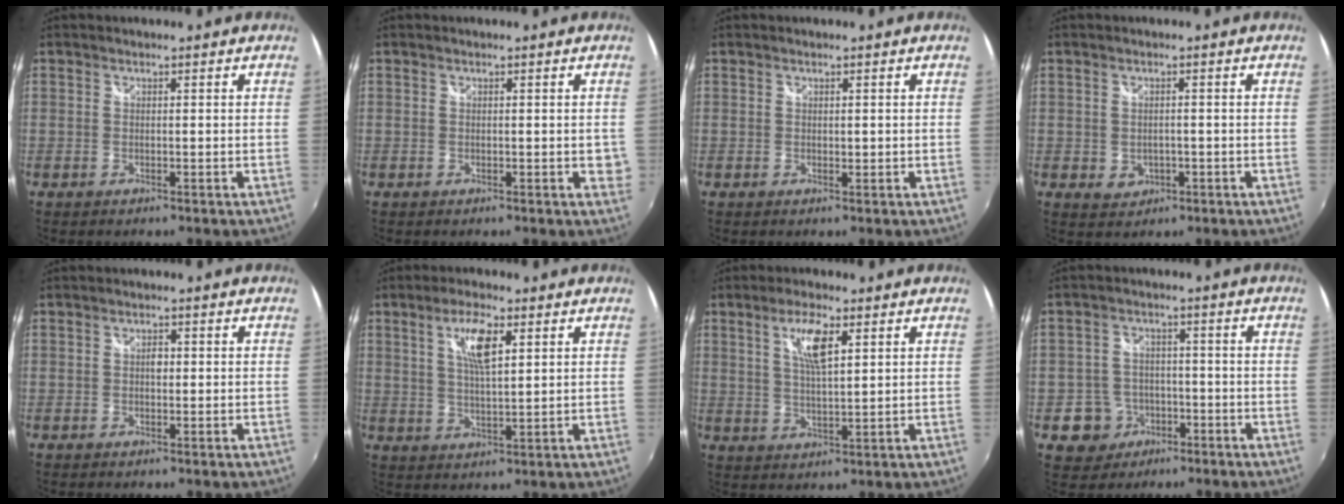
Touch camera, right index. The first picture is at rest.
{"total": 1.8, "force": [0.1, 1.0, 1.4], "torque": [-0.013, 0.001, 0.004]}
{"total": 0.6, "force": [0.4, 0.3, 0.4], "torque": [-0.004, 0.000, 0.006]}
{"total": 3.2, "force": [-0.5, 2.6, 1.8], "torque": [-0.036, -0.002, -0.001]}
{"total": 1.3, "force": [0.0, 0.9, 0.9], "torque": [-0.015, 0.004, -0.002]}
{"total": 6.9, "force": [2.9, 1.9, 5.9], "torque": [-0.108, 0.003, 0.054]}
{"total": 6.5, "force": [2.9, 1.8, 5.6], "torque": [-0.102, 0.002, 0.055]}
{"total": 6.4, "force": [-2.9, 5.7, 0.6], "torque": [-0.030, 0.019, -0.040]}